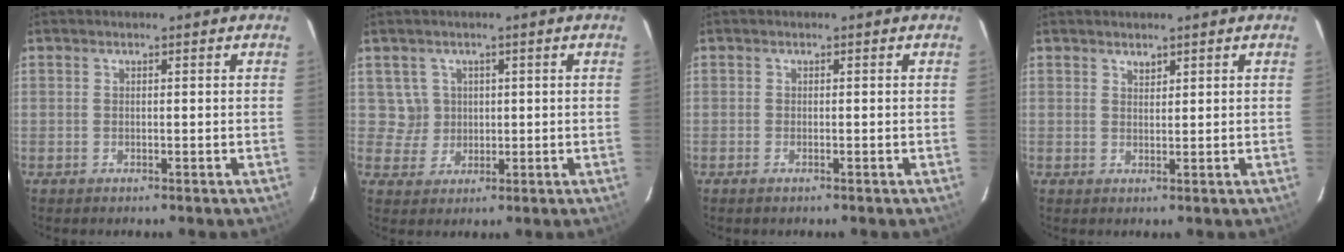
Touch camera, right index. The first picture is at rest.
{"total": 3.9, "force": [0.8, 3.8, 0.1], "torque": [0.003, 0.014, 0.015]}
{"total": 0.7, "force": [-0.5, 0.2, 0.4], "torque": [-0.009, -0.001, -0.011]}
{"total": 1.2, "force": [1.0, 0.6, 0.3], "torque": [-0.003, 0.001, 0.018]}